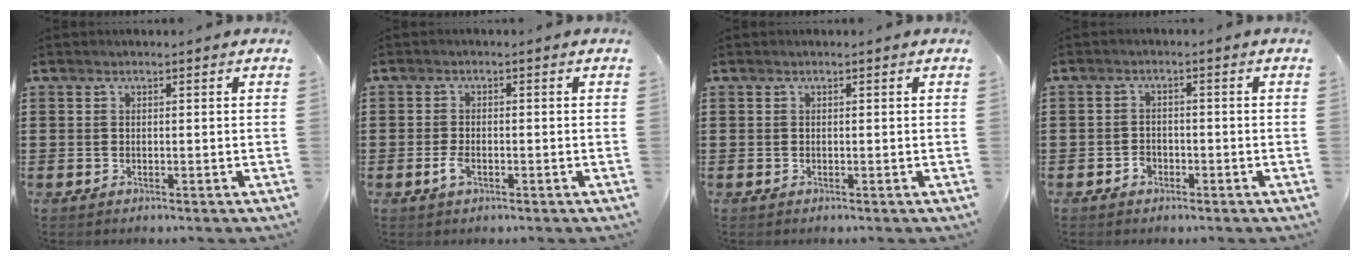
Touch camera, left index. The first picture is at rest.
{"total": 2.4, "force": [-0.9, 1.0, 2.0], "torque": [-0.059, -0.008, -0.022]}
{"total": 0.0}
{"total": 1.7, "force": [-1.1, 1.2, 0.5], "torque": [-0.016, 0.001, -0.025]}